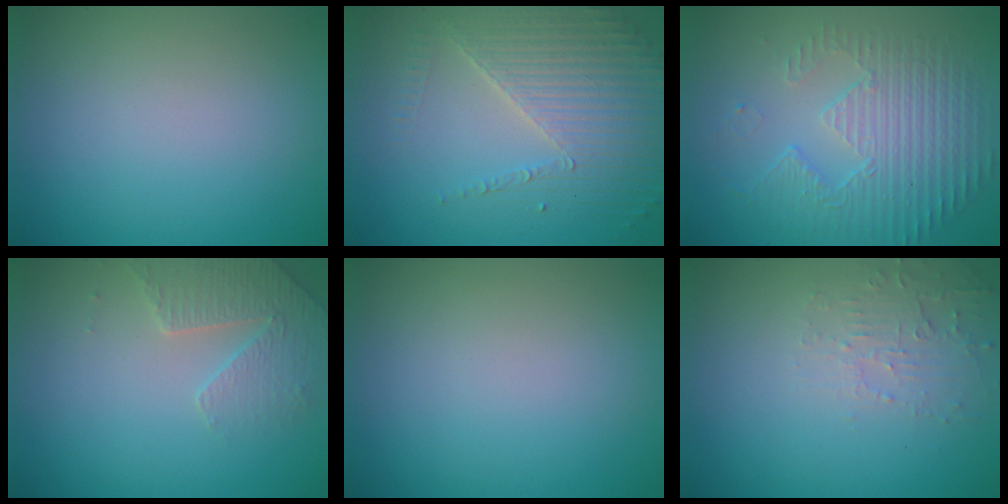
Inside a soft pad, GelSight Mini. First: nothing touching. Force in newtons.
{"total": 4.3, "press": 3.8, "slide": 2.1}
{"total": 5.5, "press": 3.6, "slide": 4.1}
{"total": 3.2, "press": 3.1, "slide": 0.8}
{"total": 0.0}
{"total": 2.4, "press": 2.3, "slide": 0.6}